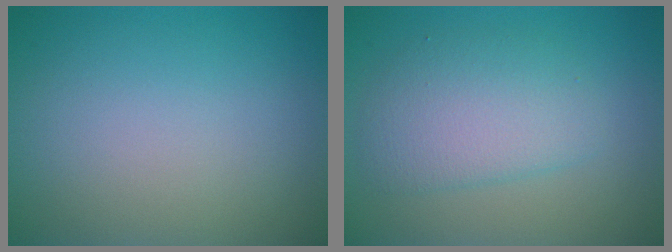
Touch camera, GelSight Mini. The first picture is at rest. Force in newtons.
{"total": 4.1, "press": 4.0, "slide": 0.1}